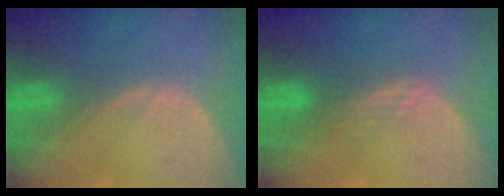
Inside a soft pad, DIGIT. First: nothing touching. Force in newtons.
{"total": 3.0, "press": 2.5, "slide": 1.7}